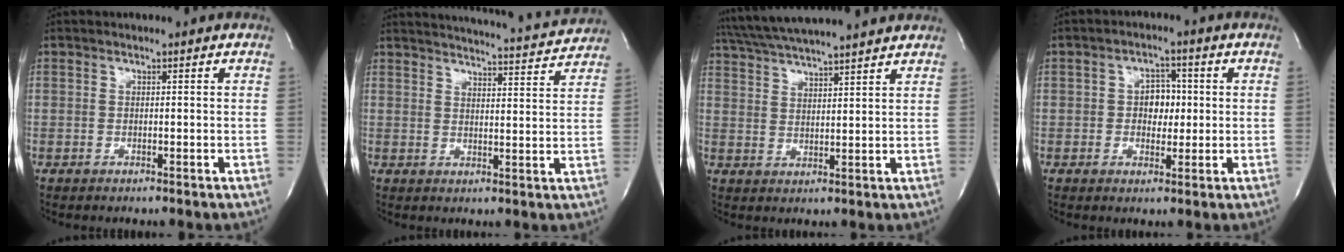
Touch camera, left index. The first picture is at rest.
{"total": 15.4, "force": [14.9, 0.4, 3.6], "torque": [-0.058, -0.032, 0.186]}
{"total": 15.2, "force": [13.5, 0.9, 6.9], "torque": [-0.128, 0.035, 0.207]}
{"total": 4.2, "force": [0.1, 2.9, 3.0], "torque": [-0.044, 0.010, 0.001]}